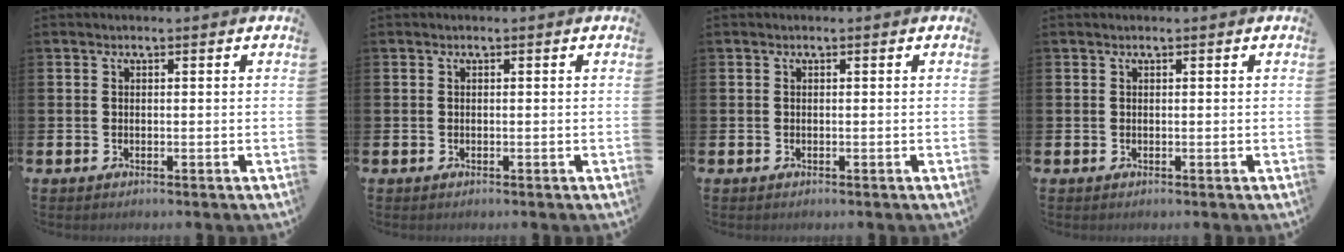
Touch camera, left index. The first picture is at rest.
{"total": 0.0}
{"total": 0.0}
{"total": 0.0}